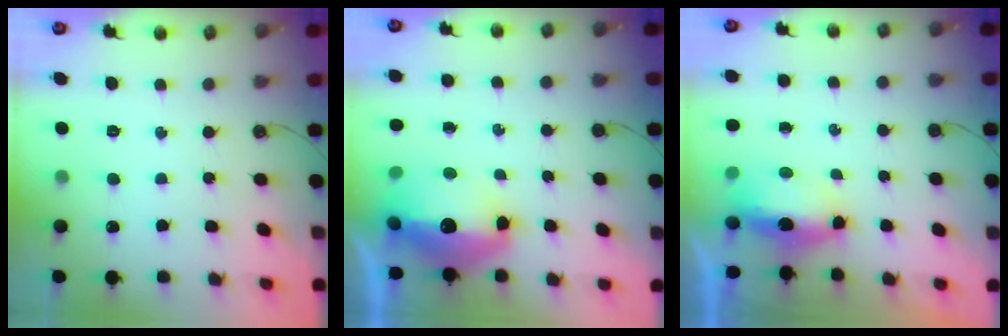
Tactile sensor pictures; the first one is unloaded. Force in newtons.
{"total": 16.7, "press": 16.6, "slide": 1.7}
{"total": 12.9, "press": 8.4, "slide": 9.7}